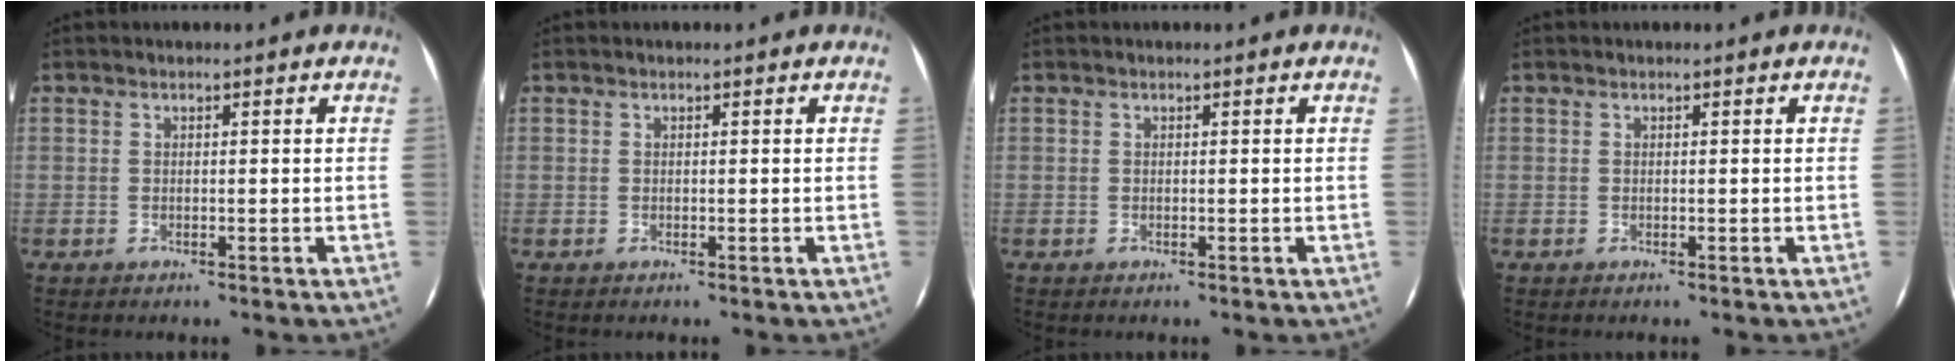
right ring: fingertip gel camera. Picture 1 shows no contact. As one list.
[{"total": 0.0}, {"total": 0.0}, {"total": 0.0}]